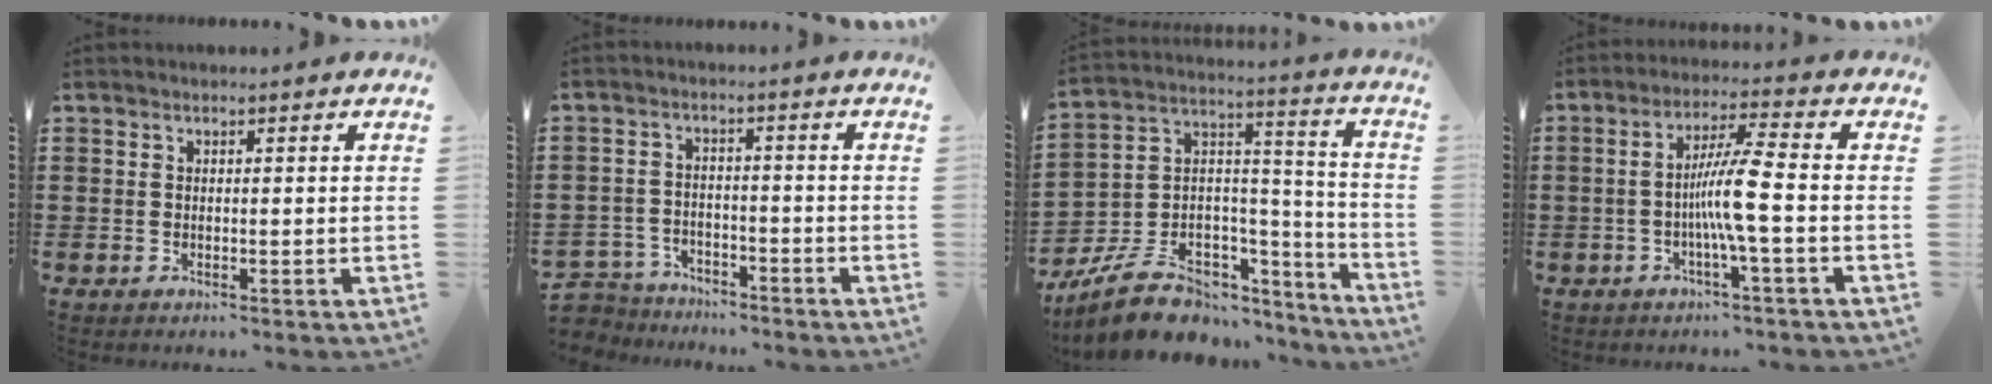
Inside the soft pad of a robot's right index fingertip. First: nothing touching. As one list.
[{"total": 3.7, "force": [-3.6, 1.1, -0.2], "torque": [-0.020, -0.004, -0.081]}, {"total": 10.6, "force": [-7.1, 6.2, 4.9], "torque": [-0.115, 0.017, -0.129]}, {"total": 7.3, "force": [-1.5, -0.5, 7.1], "torque": [-0.139, -0.012, -0.036]}]